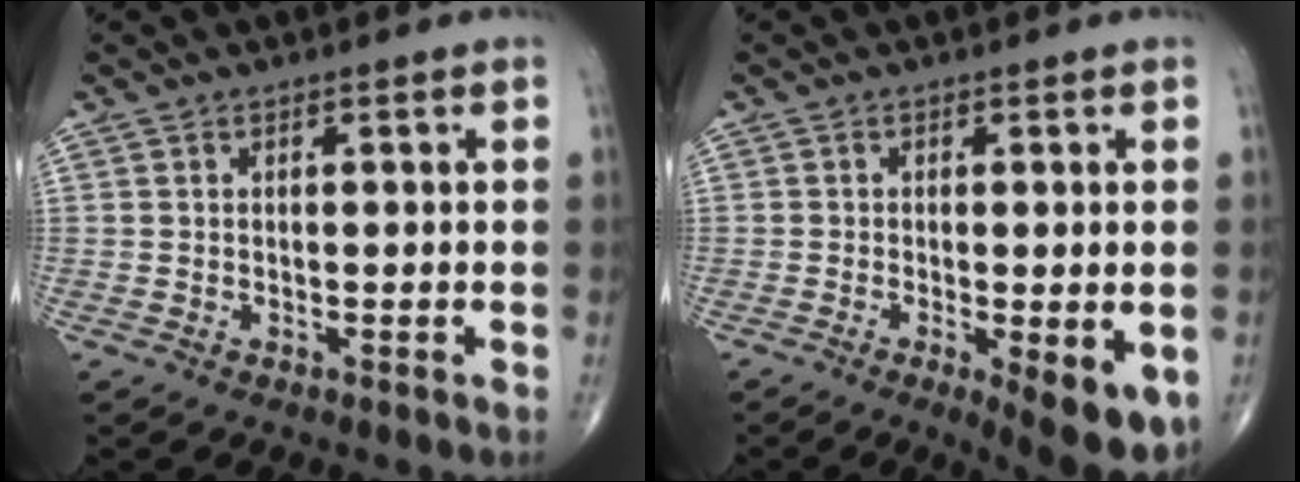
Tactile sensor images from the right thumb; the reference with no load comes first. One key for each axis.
{"total": 8.6, "fx": -3.1, "fy": 2.6, "fz": 7.6, "tx": -0.100, "ty": -0.019, "tz": -0.042}